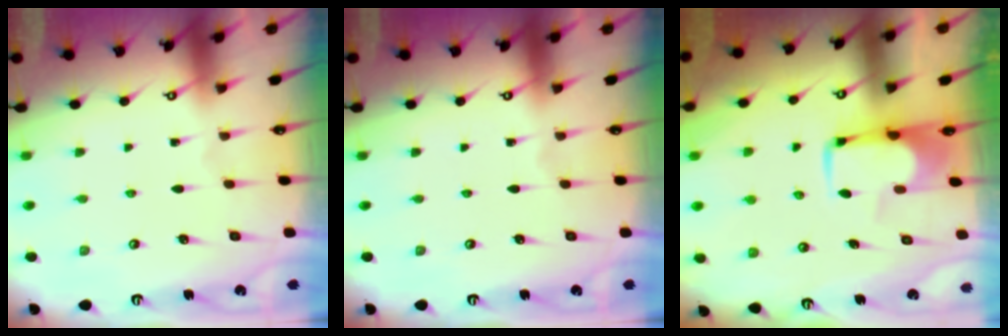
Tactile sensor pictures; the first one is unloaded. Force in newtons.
{"total": 0.0}
{"total": 1.7, "press": 1.6, "slide": 0.5}